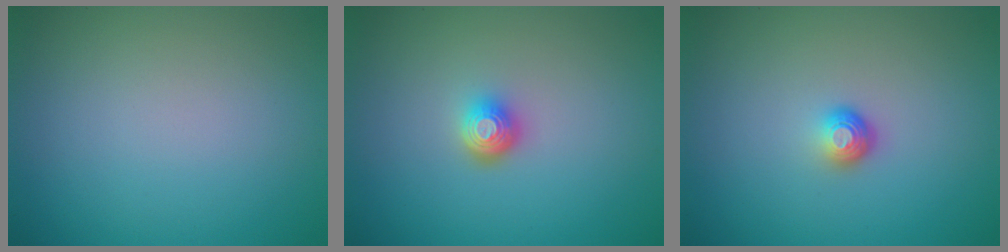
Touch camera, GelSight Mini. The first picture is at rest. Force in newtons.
{"total": 2.0, "press": 1.5, "slide": 1.3}
{"total": 1.7, "press": 1.2, "slide": 1.2}